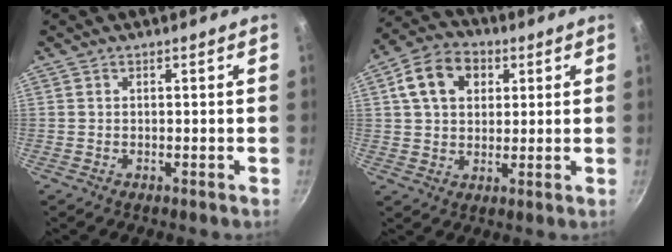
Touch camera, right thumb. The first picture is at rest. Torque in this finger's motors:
{"motor_torque": [0.18, 2.36, 1.33, 0.07, 0.24]}